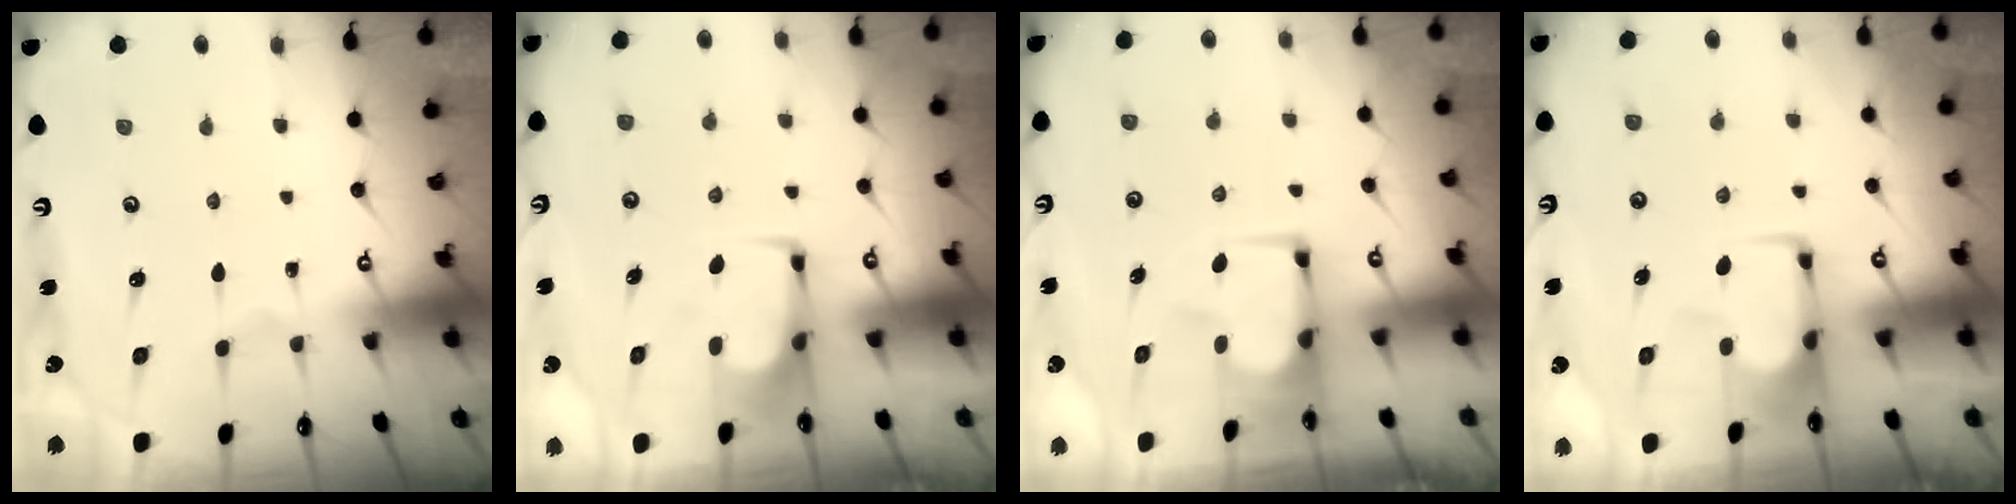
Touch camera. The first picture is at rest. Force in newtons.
{"total": 1.9, "press": 1.8, "slide": 0.6}
{"total": 6.0, "press": 6.0, "slide": 0.4}
{"total": 1.8, "press": 1.7, "slide": 0.5}